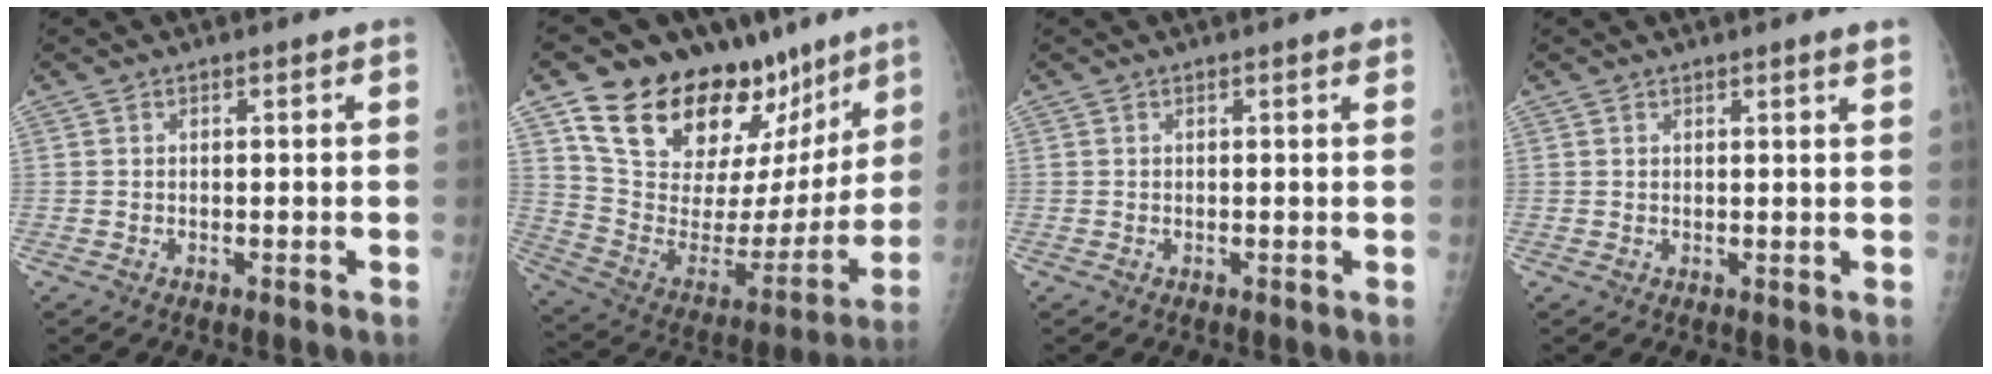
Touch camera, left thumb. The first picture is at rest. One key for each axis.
{"total": 29.3, "fx": 18.9, "fy": 15.2, "fz": 16.5, "tx": -0.219, "ty": -0.058, "tz": 0.309}
{"total": 0.8, "fx": 0.5, "fy": 0.1, "fz": 0.6, "tx": -0.008, "ty": -0.001, "tz": 0.005}
{"total": 1.4, "fx": 1.2, "fy": -0.1, "fz": 0.8, "tx": -0.006, "ty": -0.008, "tz": 0.015}